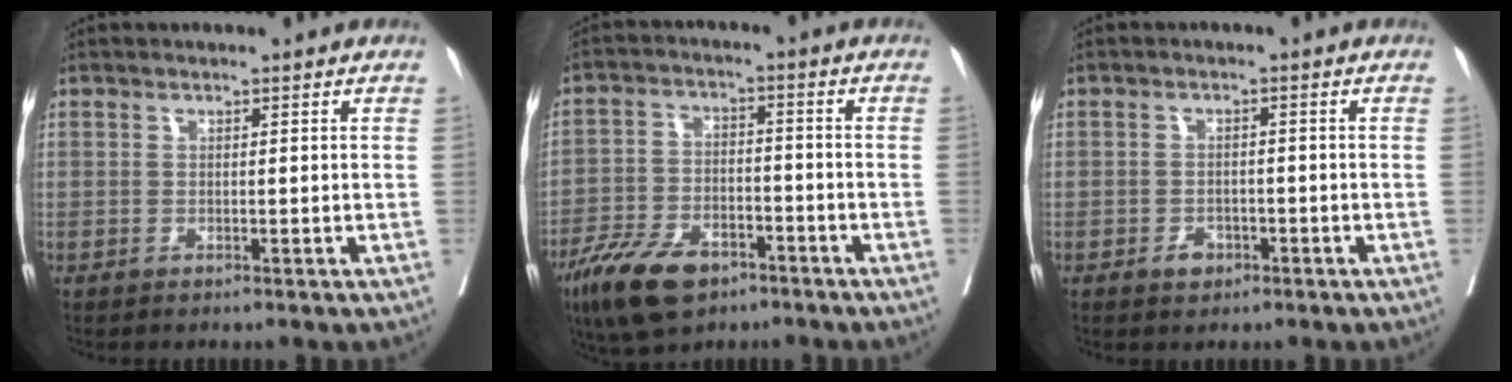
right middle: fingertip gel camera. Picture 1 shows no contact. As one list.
[{"total": 10.4, "force": [-6.8, 4.8, 6.3], "torque": [-0.123, -0.009, -0.121]}, {"total": 2.2, "force": [-1.2, 1.5, 1.0], "torque": [-0.012, 0.005, -0.013]}]